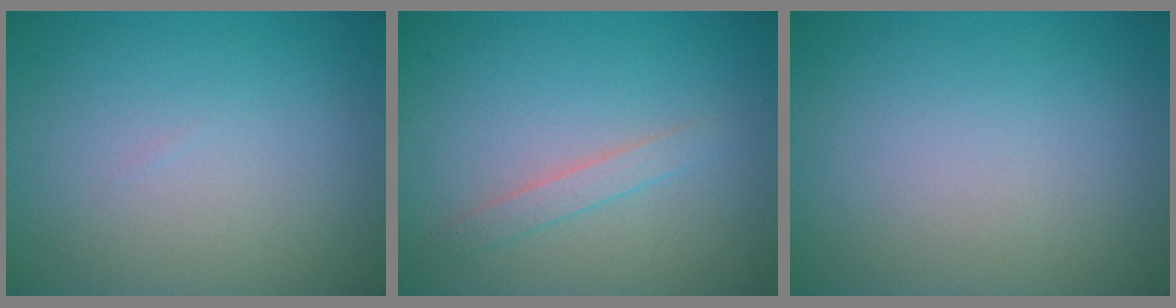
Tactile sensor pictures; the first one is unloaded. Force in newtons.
{"total": 1.4, "press": 1.3, "slide": 0.1}
{"total": 0.0}